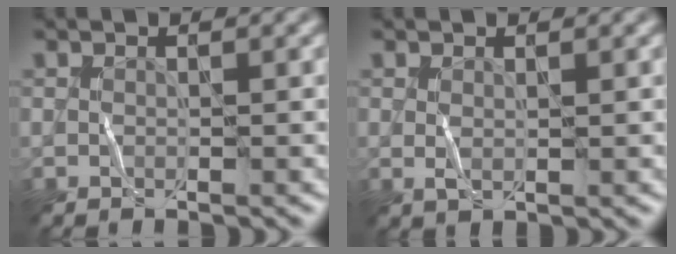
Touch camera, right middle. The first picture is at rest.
{"total": 0.9, "force": [0.4, 0.5, 0.6], "torque": [-0.018, -0.001, 0.008]}